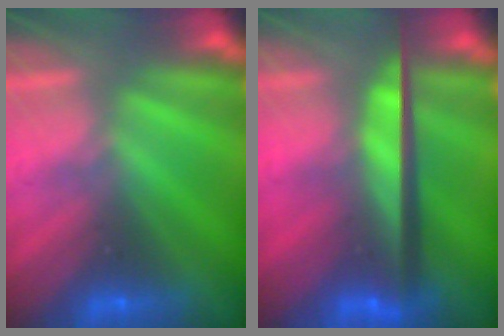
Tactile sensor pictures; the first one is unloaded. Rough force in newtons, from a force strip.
{"total": 9.3}